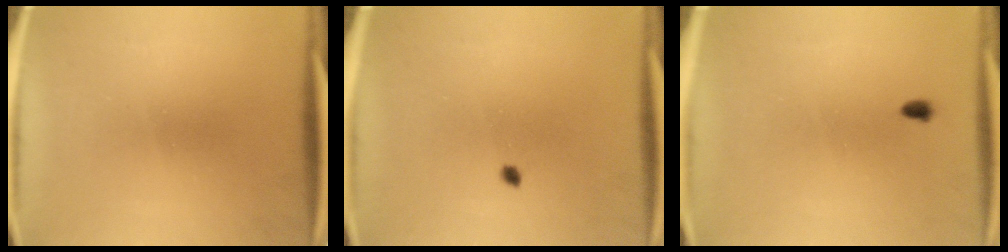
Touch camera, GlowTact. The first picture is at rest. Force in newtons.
{"total": 0.8}
{"total": 1.0}